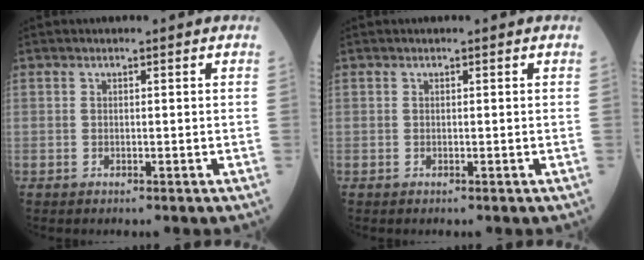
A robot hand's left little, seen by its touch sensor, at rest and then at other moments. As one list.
[{"total": 0.0}]